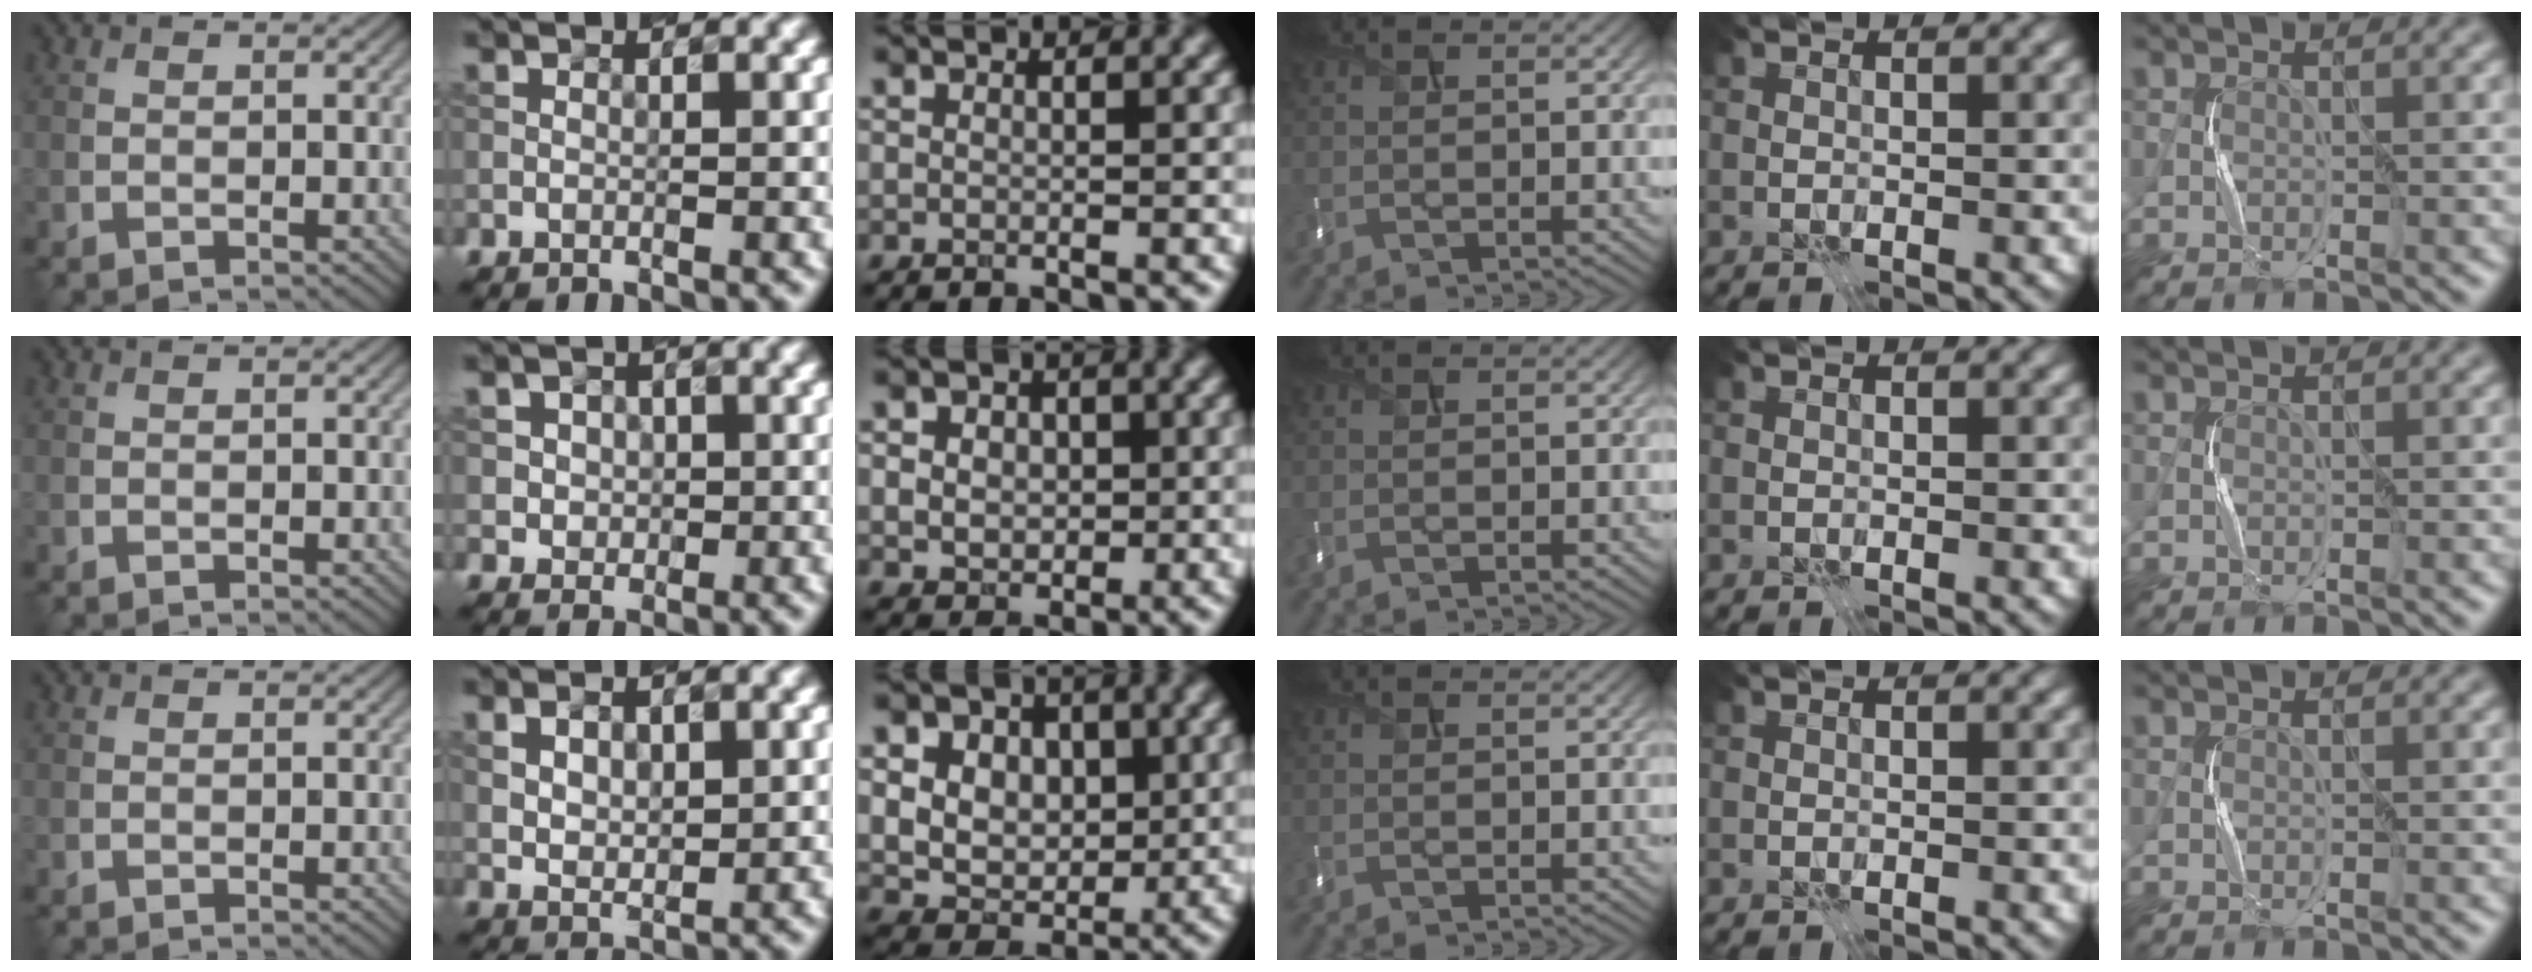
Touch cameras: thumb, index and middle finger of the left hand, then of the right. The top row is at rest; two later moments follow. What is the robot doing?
{"motion": "press", "object": "memory foam"}